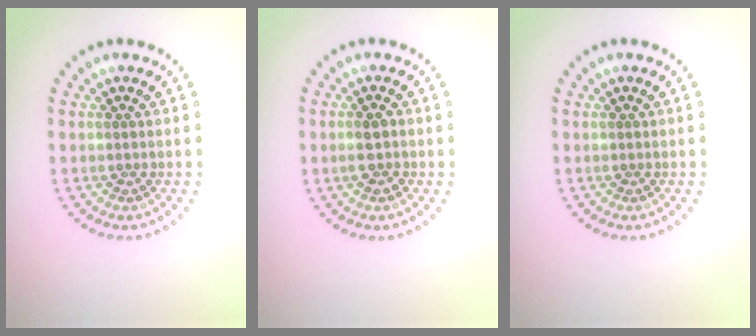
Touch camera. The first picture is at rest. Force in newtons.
{"total": 1.8, "press": 1.7, "slide": 0.4}
{"total": 0.0}